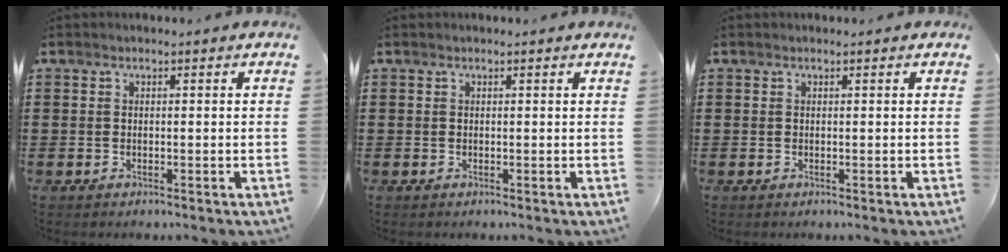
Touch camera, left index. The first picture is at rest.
{"total": 0.0}
{"total": 0.0}